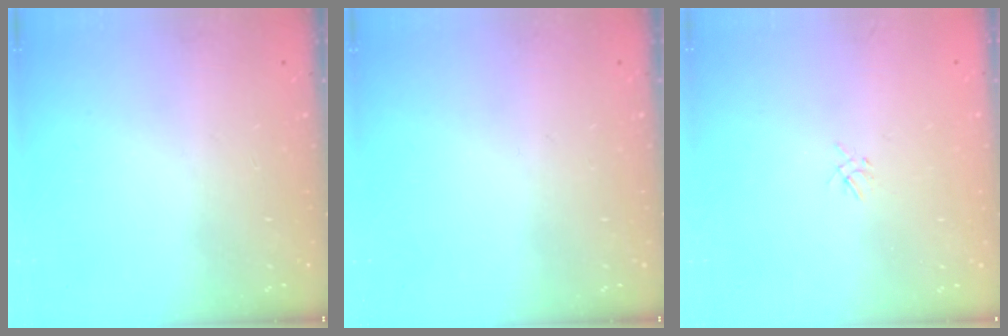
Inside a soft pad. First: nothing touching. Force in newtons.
{"total": 0.0}
{"total": 2.0, "press": 2.0, "slide": 0.4}